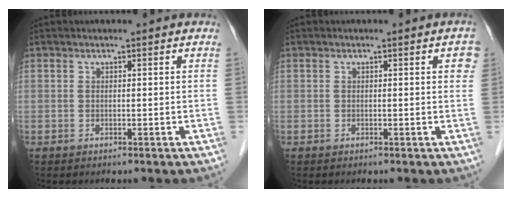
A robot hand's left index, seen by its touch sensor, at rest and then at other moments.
{"total": 1.9, "force": [0.5, 1.0, 1.5], "torque": [-0.006, 0.006, 0.002]}